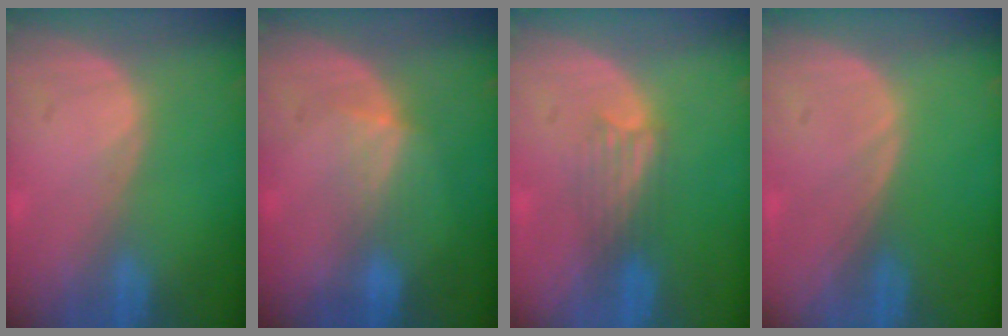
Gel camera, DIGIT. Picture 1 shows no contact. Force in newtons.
{"total": 3.0, "press": 2.8, "slide": 1.1}
{"total": 3.3, "press": 2.9, "slide": 1.6}
{"total": 0.0}